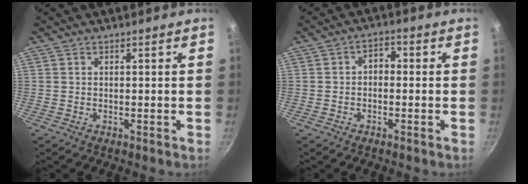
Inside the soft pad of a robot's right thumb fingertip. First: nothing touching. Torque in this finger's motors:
{"motor_torque": [0.23, 0.50, 0.36, -0.17, -0.01]}